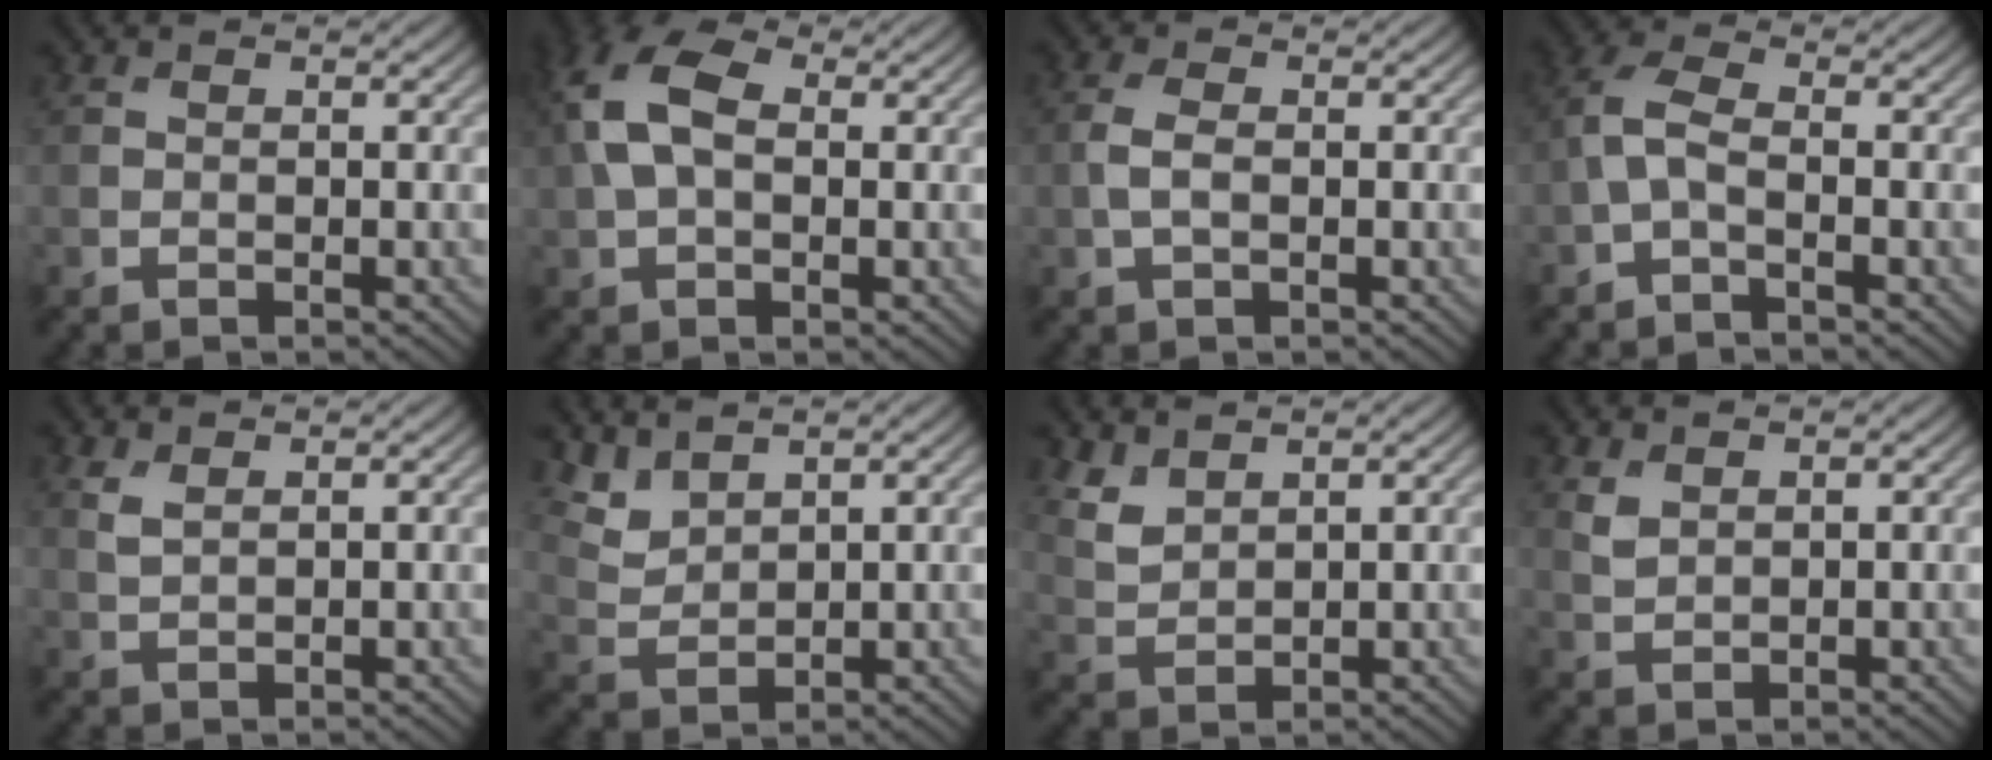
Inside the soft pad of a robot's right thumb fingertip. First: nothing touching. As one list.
[{"total": 9.4, "force": [1.8, 5.5, 7.5], "torque": [-0.187, 0.022, 0.020]}, {"total": 2.6, "force": [-0.3, 1.3, 2.2], "torque": [-0.057, 0.002, -0.009]}, {"total": 3.9, "force": [-1.1, 1.6, 3.4], "torque": [-0.088, 0.009, -0.035]}, {"total": 1.8, "force": [1.2, 0.7, 1.1], "torque": [-0.034, -0.001, 0.029]}, {"total": 4.1, "force": [3.5, 1.5, 1.7], "torque": [-0.051, 0.000, 0.086]}, {"total": 3.6, "force": [2.8, 1.6, 1.6], "torque": [-0.048, -0.002, 0.070]}, {"total": 1.7, "force": [1.2, 0.8, 0.8], "torque": [-0.026, -0.002, 0.031]}]